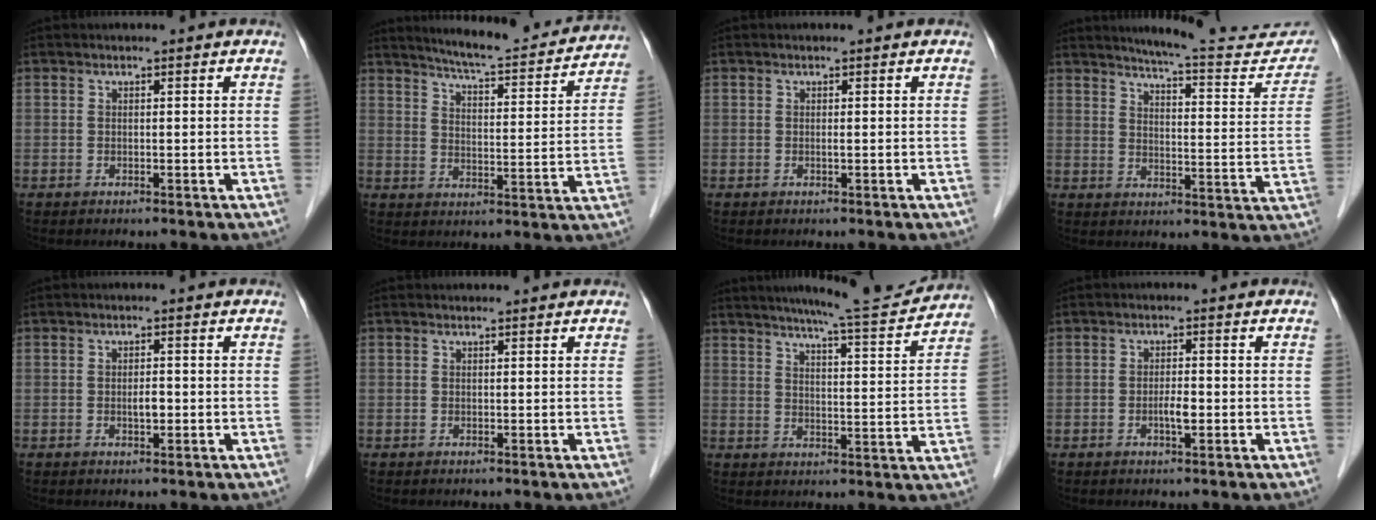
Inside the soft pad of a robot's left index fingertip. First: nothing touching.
{"total": 15.7, "force": [14.8, 1.6, 5.2], "torque": [-0.076, -0.019, 0.191]}
{"total": 0.0}
{"total": 16.9, "force": [16.0, 1.8, 5.1], "torque": [-0.056, -0.059, 0.187]}
{"total": 1.5, "force": [-0.3, 0.6, 1.4], "torque": [-0.025, 0.001, -0.004]}
{"total": 1.2, "force": [1.2, 0.2, 0.1], "torque": [-0.010, 0.011, 0.016]}
{"total": 12.6, "force": [11.9, -0.3, 4.3], "torque": [-0.067, -0.011, 0.157]}
{"total": 2.0, "force": [-0.6, 0.4, 1.9], "torque": [-0.035, 0.001, -0.012]}